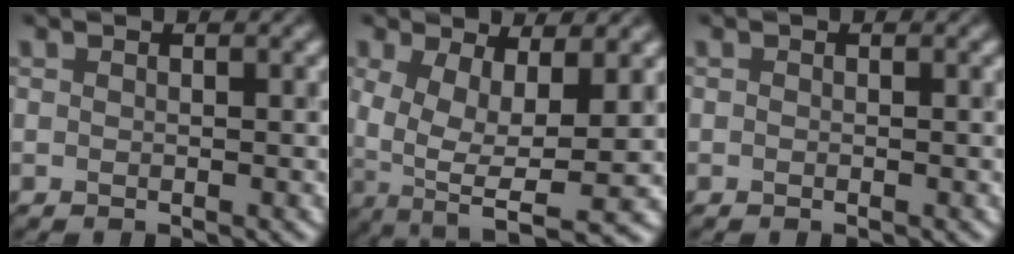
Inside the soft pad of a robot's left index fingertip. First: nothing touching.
{"total": 9.1, "force": [-0.7, 4.4, 7.9], "torque": [-0.151, -0.020, 0.004]}
{"total": 0.0}